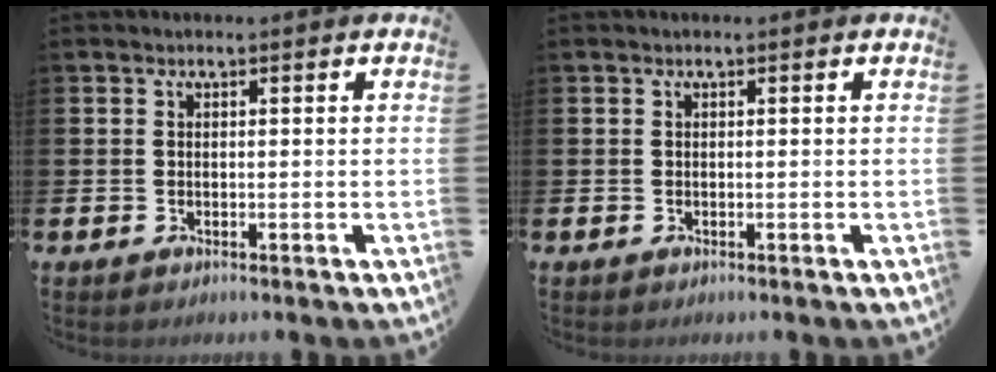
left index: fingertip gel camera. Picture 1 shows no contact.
{"total": 0.0}